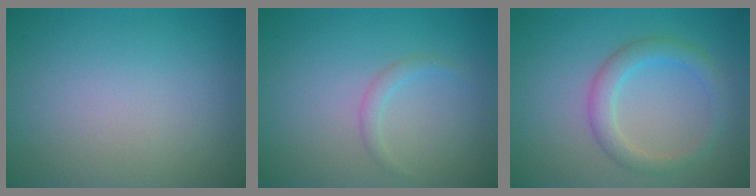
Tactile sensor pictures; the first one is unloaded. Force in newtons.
{"total": 1.1, "press": 1.1, "slide": 0.1}
{"total": 2.9, "press": 2.9, "slide": 0.1}